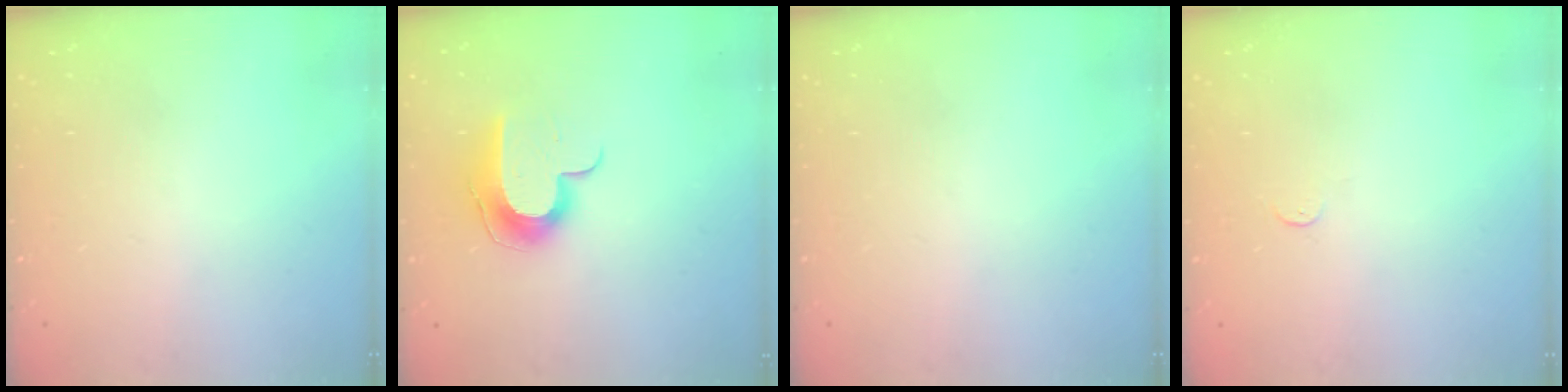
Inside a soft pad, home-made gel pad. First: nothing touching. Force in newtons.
{"total": 11.8, "press": 11.8, "slide": 0.7}
{"total": 0.0}
{"total": 3.2, "press": 3.2, "slide": 0.2}